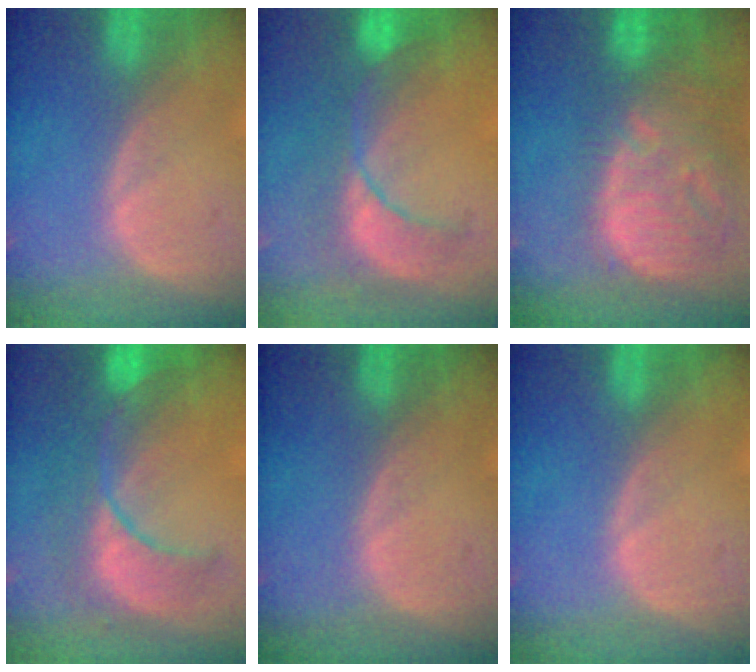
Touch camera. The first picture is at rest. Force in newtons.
{"total": 7.9, "press": 7.8, "slide": 1.6}
{"total": 13.5, "press": 11.6, "slide": 6.9}
{"total": 9.9, "press": 9.1, "slide": 3.9}
{"total": 0.0}
{"total": 0.0}